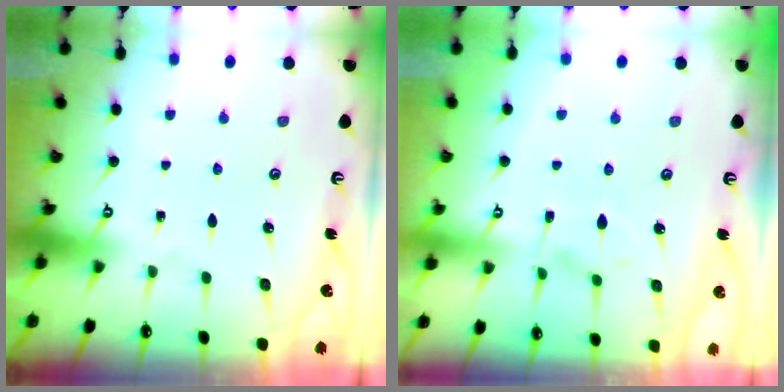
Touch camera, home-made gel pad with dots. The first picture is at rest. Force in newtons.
{"total": 4.8, "press": 4.7, "slide": 0.9}